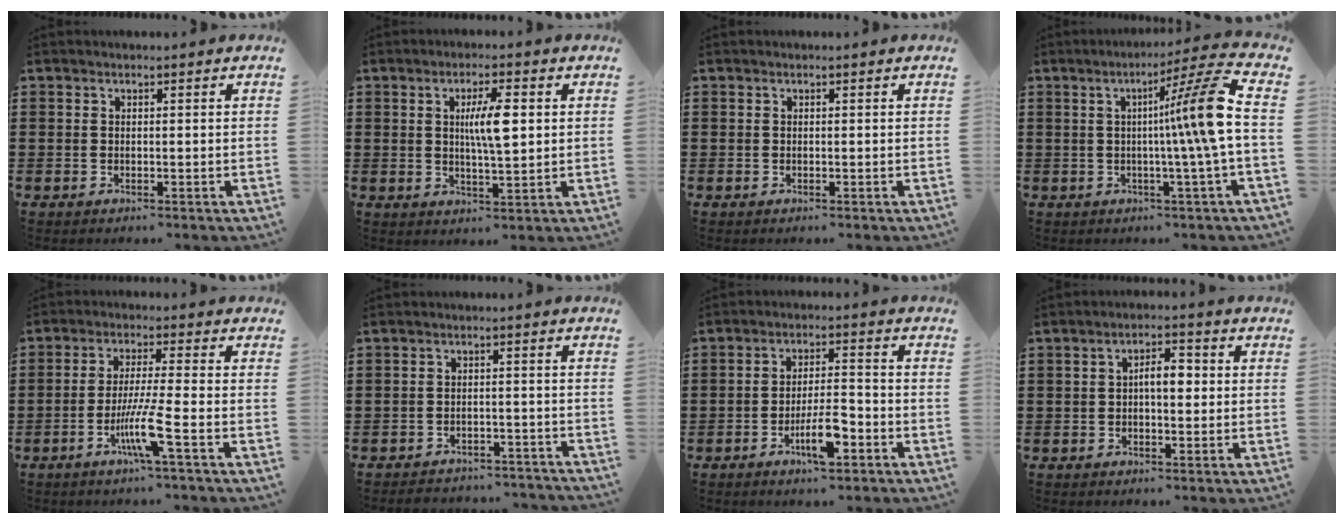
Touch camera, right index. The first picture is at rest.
{"total": 6.5, "force": [1.2, 1.5, 6.2], "torque": [-0.120, 0.008, 0.017]}
{"total": 0.0}
{"total": 12.3, "force": [0.8, -1.2, 12.2], "torque": [-0.199, -0.009, -0.005]}
{"total": 7.4, "force": [-3.2, -0.2, 6.6], "torque": [-0.135, -0.017, -0.063]}
{"total": 3.0, "force": [-2.9, 0.4, 0.0], "torque": [-0.007, 0.001, -0.062]}
{"total": 7.2, "force": [-3.3, 2.0, 6.0], "torque": [-0.116, 0.000, -0.061]}
{"total": 4.1, "force": [-0.1, 1.6, 3.7], "torque": [-0.062, 0.007, -0.007]}